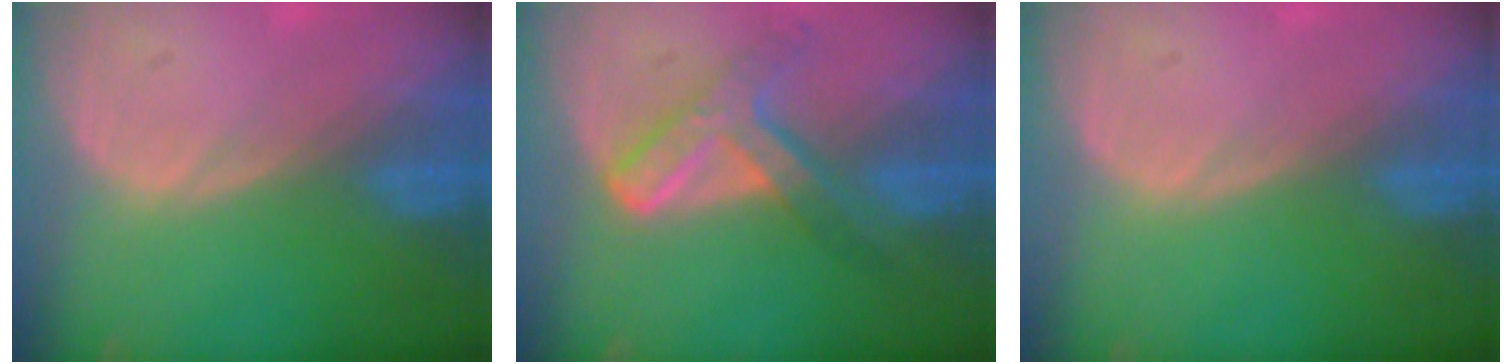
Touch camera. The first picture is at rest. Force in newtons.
{"total": 7.2, "press": 6.0, "slide": 3.8}
{"total": 0.0}